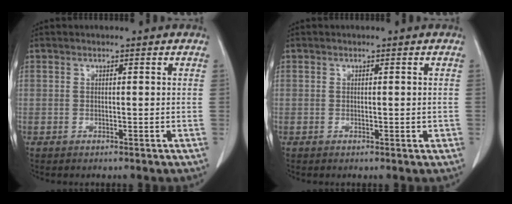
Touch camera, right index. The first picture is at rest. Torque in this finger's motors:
{"motor_torque": [-0.27, 0.34, -0.05, 0.01]}